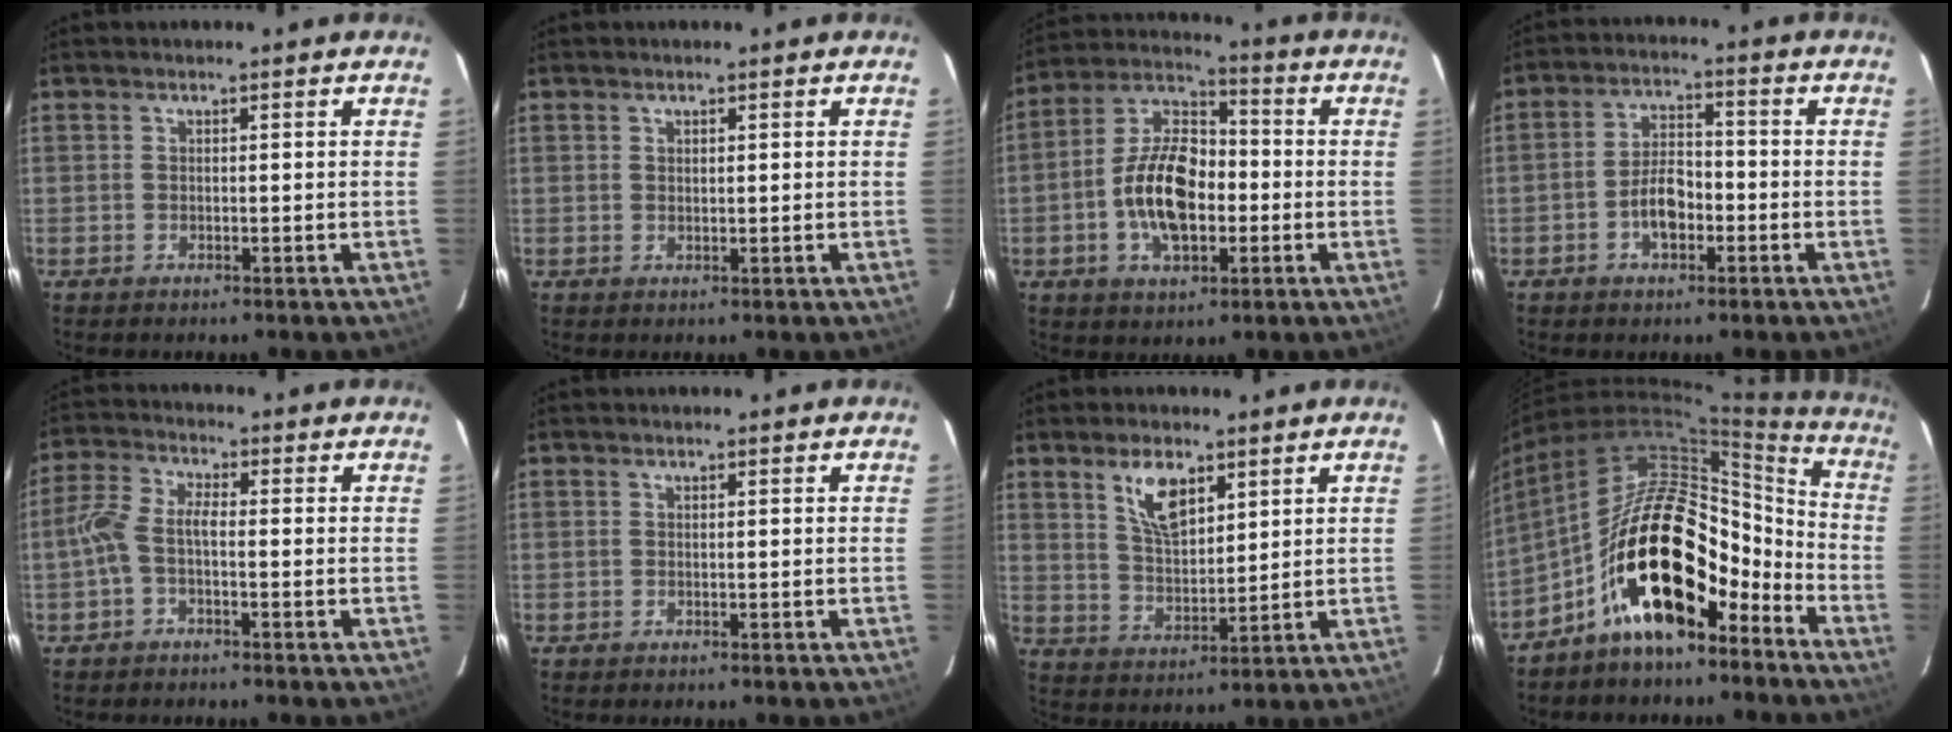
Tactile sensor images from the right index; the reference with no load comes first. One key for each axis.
{"total": 0.7, "fx": 0.5, "fy": 0.4, "fz": 0.4, "tx": -0.005, "ty": 0.002, "tz": 0.009}
{"total": 14.1, "fx": -3.1, "fy": 7.6, "fz": 11.5, "tx": -0.224, "ty": 0.018, "tz": -0.056}
{"total": 6.2, "fx": -2.5, "fy": 3.3, "fz": 4.7, "tx": -0.089, "ty": 0.015, "tz": -0.039}
{"total": 4.8, "fx": -1.5, "fy": 1.8, "fz": 4.1, "tx": -0.097, "ty": 0.015, "tz": -0.034}
{"total": 0.0}
{"total": 8.2, "fx": 4.6, "fy": 3.7, "fz": 5.7, "tx": -0.102, "ty": 0.005, "tz": 0.094}
{"total": 21.2, "fx": -11.4, "fy": 10.1, "fz": 14.7, "tx": -0.240, "ty": 0.039, "tz": -0.186}